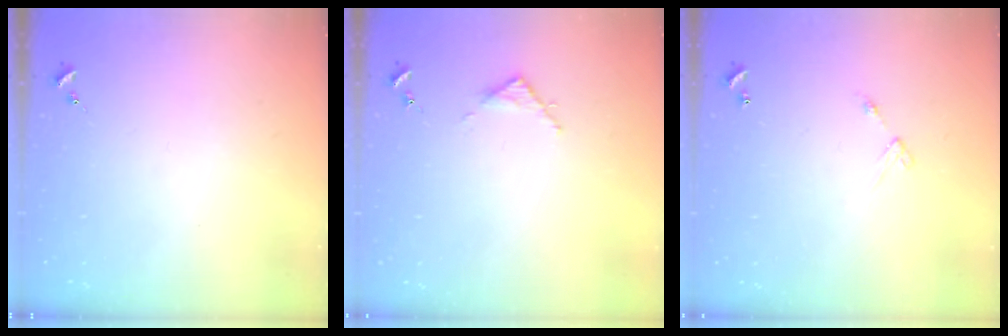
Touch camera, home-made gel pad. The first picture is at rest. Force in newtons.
{"total": 2.8, "press": 2.8, "slide": 0.4}
{"total": 4.6, "press": 4.6, "slide": 0.5}